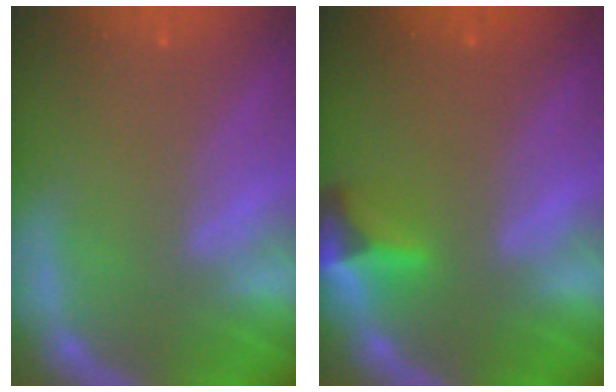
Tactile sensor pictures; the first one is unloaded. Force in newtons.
{"total": 2.9}